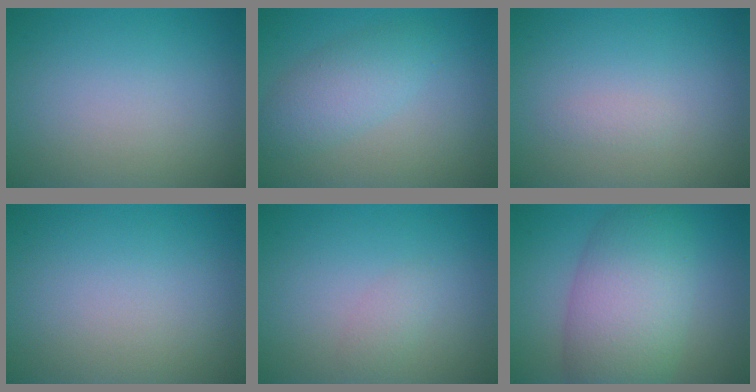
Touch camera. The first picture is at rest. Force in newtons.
{"total": 3.4, "press": 3.4, "slide": 0.1}
{"total": 0.6, "press": 0.6, "slide": 0.0}
{"total": 0.0}
{"total": 1.1, "press": 1.1, "slide": 0.1}
{"total": 8.7, "press": 8.7, "slide": 0.1}